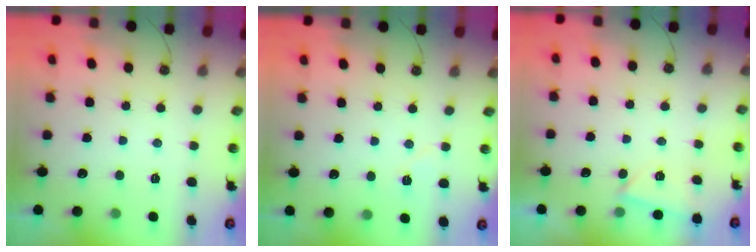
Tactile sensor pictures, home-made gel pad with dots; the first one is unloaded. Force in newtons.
{"total": 4.9, "press": 4.6, "slide": 1.7}
{"total": 3.0, "press": 2.9, "slide": 0.5}